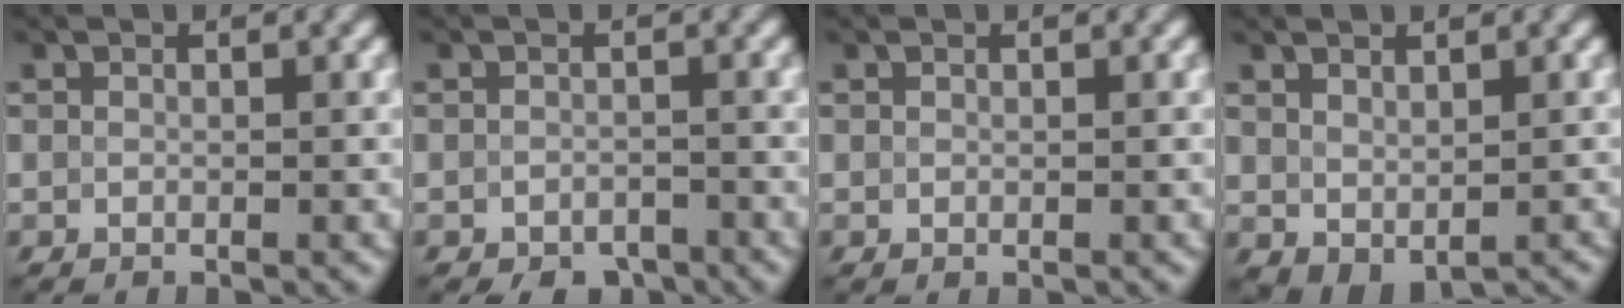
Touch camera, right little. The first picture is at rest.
{"total": 2.9, "force": [-2.4, 1.5, 0.0], "torque": [0.007, -0.005, -0.056]}
{"total": 0.0}
{"total": 1.1, "force": [0.2, 0.5, 1.0], "torque": [-0.019, -0.020, 0.009]}